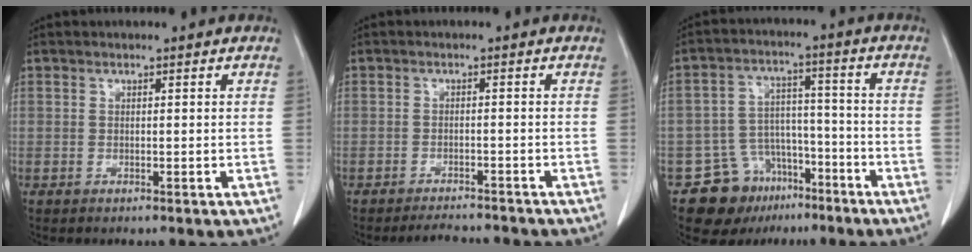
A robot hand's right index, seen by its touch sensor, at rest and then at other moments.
{"total": 4.2, "force": [-4.0, 0.9, 0.2], "torque": [-0.001, -0.002, -0.060]}
{"total": 10.2, "force": [-6.5, 7.3, 2.9], "torque": [-0.046, 0.038, -0.094]}